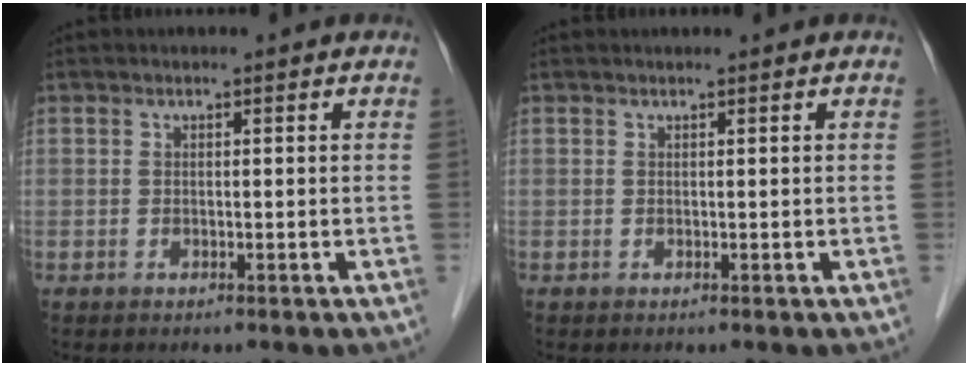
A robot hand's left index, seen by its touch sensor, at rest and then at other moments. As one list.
[{"total": 0.5, "force": [0.5, 0.0, 0.2], "torque": [-0.003, 0.007, 0.008]}]